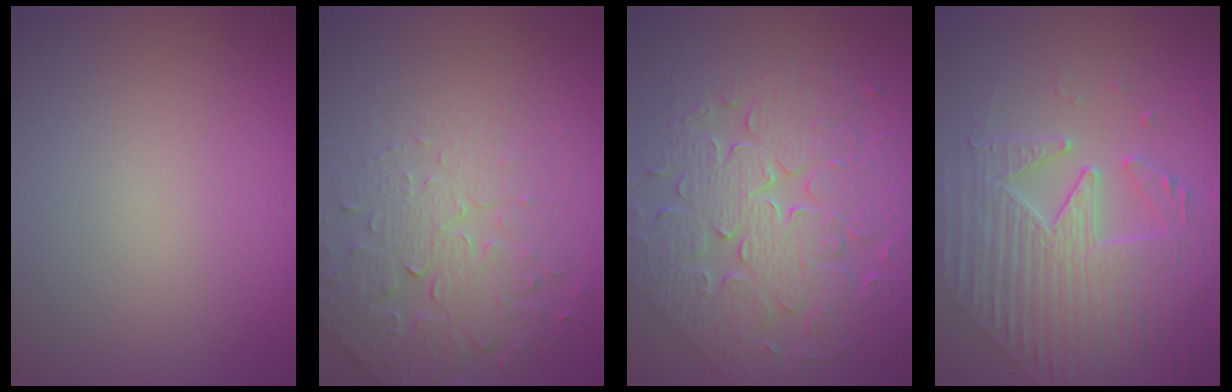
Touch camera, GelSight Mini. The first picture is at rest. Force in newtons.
{"total": 5.0, "press": 3.4, "slide": 3.7}
{"total": 9.3, "press": 6.8, "slide": 6.2}
{"total": 5.2, "press": 4.9, "slide": 1.5}